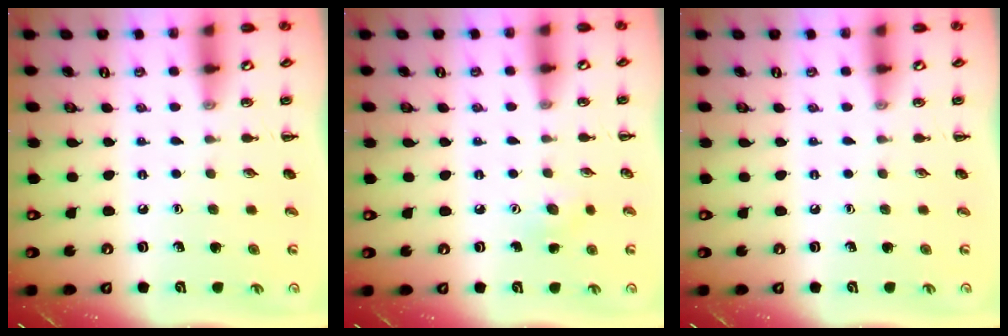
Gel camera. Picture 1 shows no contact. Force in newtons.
{"total": 5.5, "press": 5.2, "slide": 1.6}
{"total": 0.0}